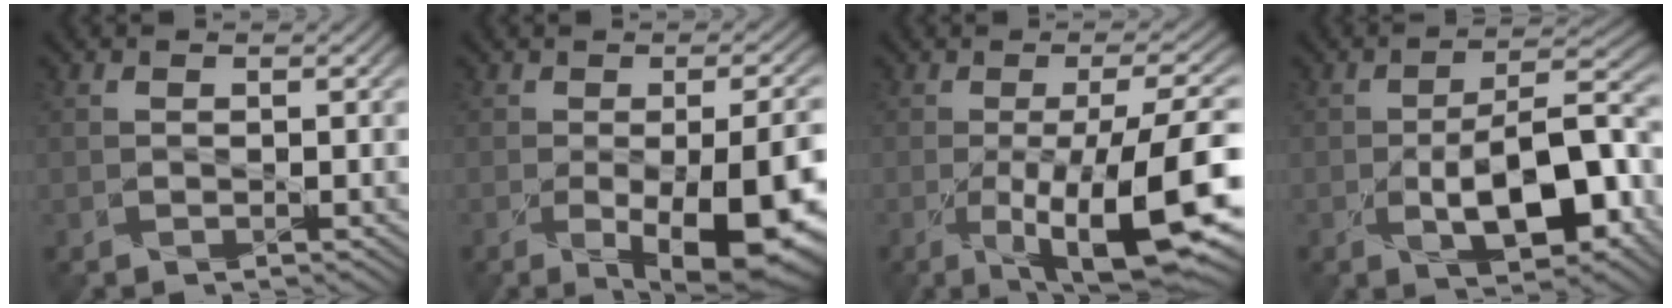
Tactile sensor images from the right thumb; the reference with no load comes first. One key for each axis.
{"total": 12.8, "fx": -4.4, "fy": 5.4, "fz": 10.7, "tx": -0.140, "ty": -0.037, "tz": -0.043}
{"total": 13.6, "fx": -4.2, "fy": 3.5, "fz": 12.4, "tx": -0.179, "ty": -0.013, "tz": -0.065}
{"total": 10.4, "fx": -3.5, "fy": 4.5, "fz": 8.7, "tx": -0.137, "ty": -0.007, "tz": -0.058}